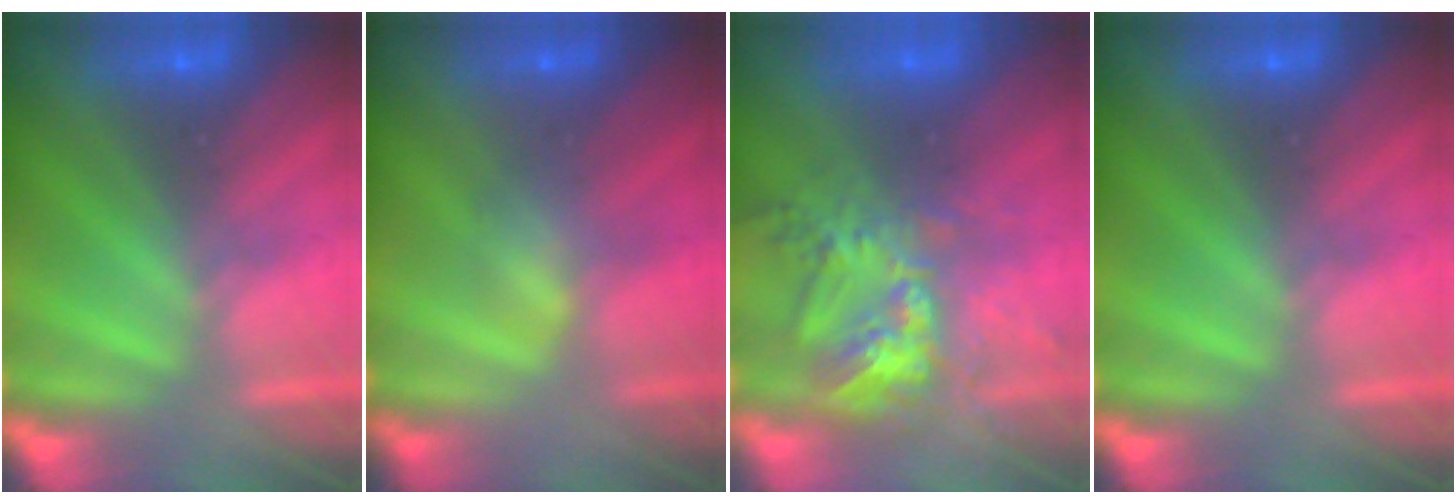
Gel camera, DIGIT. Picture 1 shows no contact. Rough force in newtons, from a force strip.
{"total": 3.0}
{"total": 8.0}
{"total": 0.0}